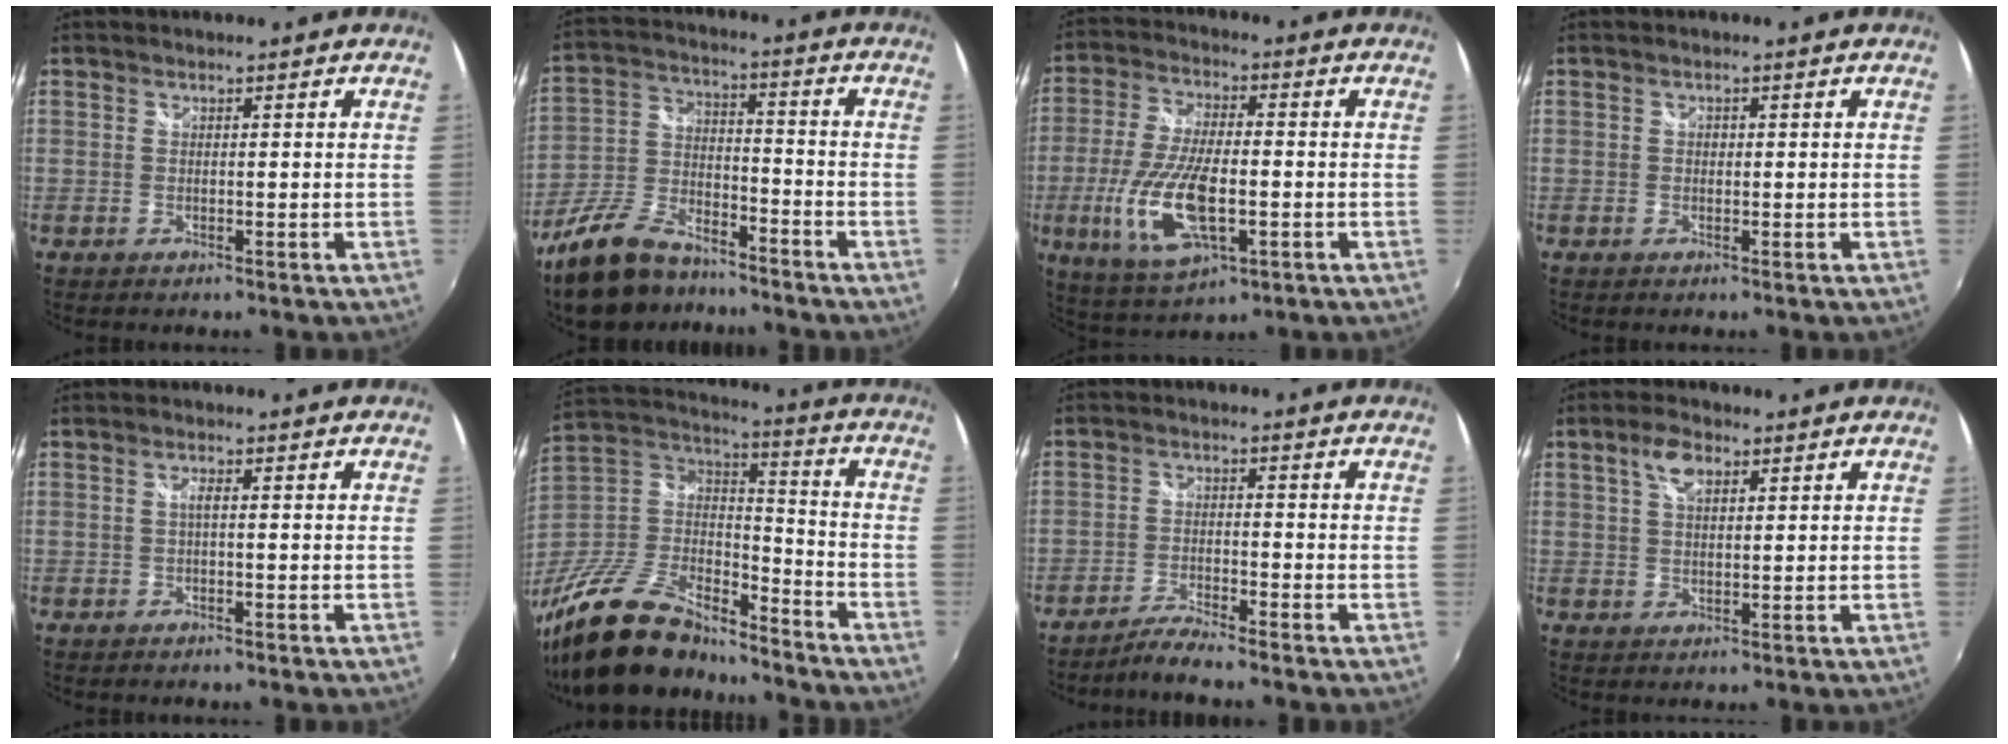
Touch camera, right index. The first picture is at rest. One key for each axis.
{"total": 16.0, "fx": -12.1, "fy": 6.8, "fz": 7.9, "tx": -0.183, "ty": -0.007, "tz": -0.223}
{"total": 14.3, "fx": -3.3, "fy": 5.4, "fz": 12.9, "tx": -0.270, "ty": -0.011, "tz": -0.059}
{"total": 0.7, "fx": 0.0, "fy": 0.7, "fz": 0.2, "tx": -0.002, "ty": 0.001, "tz": -0.003}
{"total": 0.9, "fx": 0.1, "fy": 0.0, "fz": 0.8, "tx": -0.015, "ty": 0.007, "tz": 0.000}
{"total": 26.3, "fx": -19.9, "fy": 11.2, "fz": 13.1, "tx": -0.288, "ty": 0.005, "tz": -0.338}
{"total": 4.2, "fx": -3.8, "fy": -0.2, "fz": 1.6, "tx": -0.052, "ty": -0.003, "tz": -0.078}
{"total": 4.6, "fx": 2.2, "fy": 2.3, "fz": 3.4, "tx": -0.060, "ty": 0.009, "tz": 0.040}